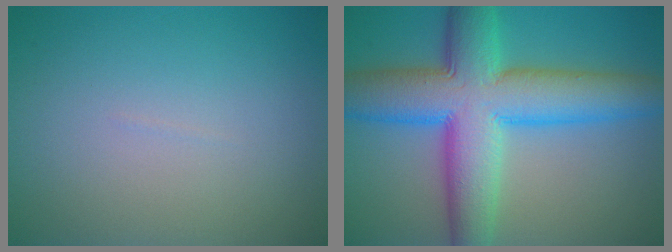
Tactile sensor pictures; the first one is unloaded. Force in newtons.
{"total": 11.6, "press": 11.6, "slide": 0.2}